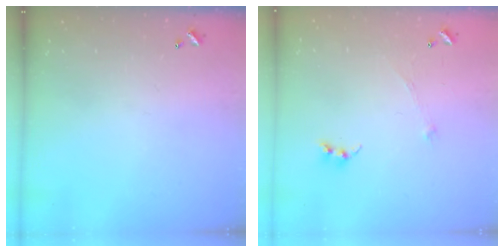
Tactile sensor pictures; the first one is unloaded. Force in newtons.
{"total": 3.9, "press": 3.9, "slide": 0.3}